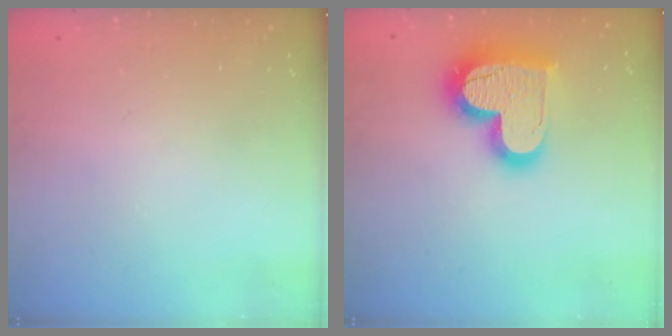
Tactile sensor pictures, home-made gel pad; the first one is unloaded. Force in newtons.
{"total": 19.4, "press": 19.3, "slide": 1.5}